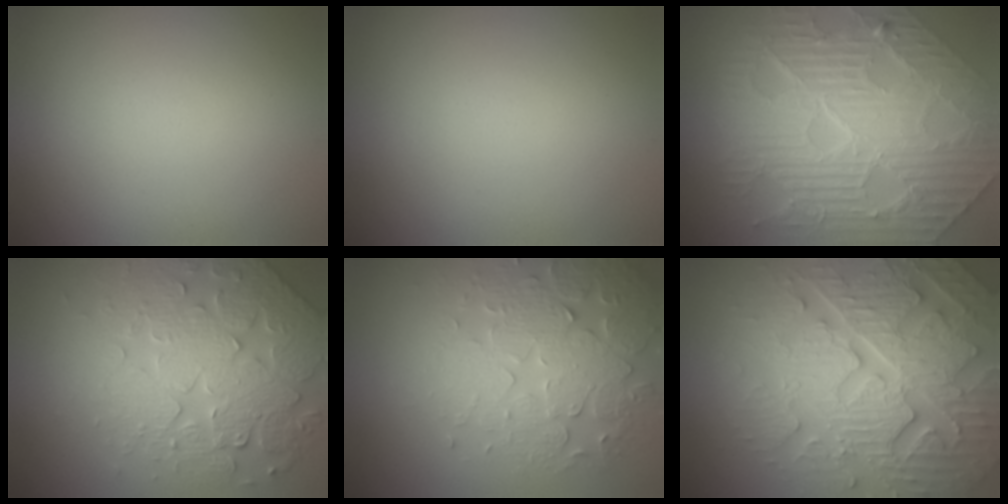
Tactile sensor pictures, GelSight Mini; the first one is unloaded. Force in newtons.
{"total": 0.0}
{"total": 11.4, "press": 7.5, "slide": 8.5}
{"total": 6.6, "press": 5.5, "slide": 3.6}
{"total": 5.0, "press": 4.4, "slide": 2.3}
{"total": 7.8, "press": 7.6, "slide": 2.0}